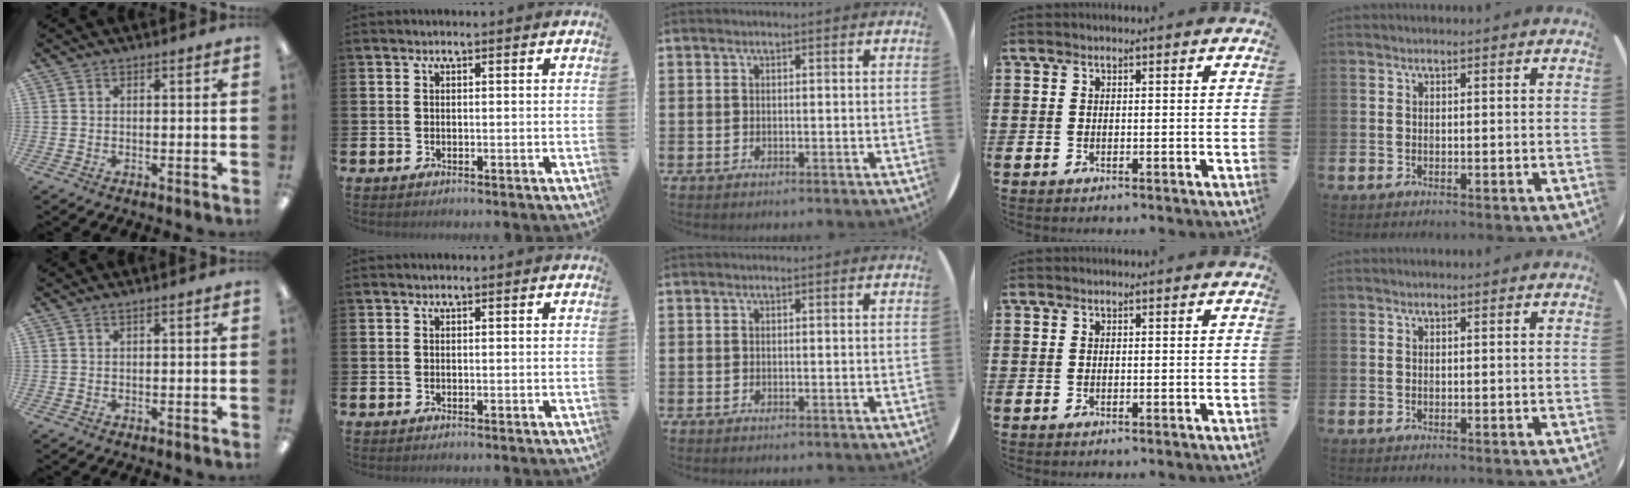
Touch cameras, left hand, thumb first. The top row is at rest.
{"thumb": {"total": 0.7, "force": [0.4, 0.0, 0.6], "torque": [-0.011, 0.000, 0.006]}}